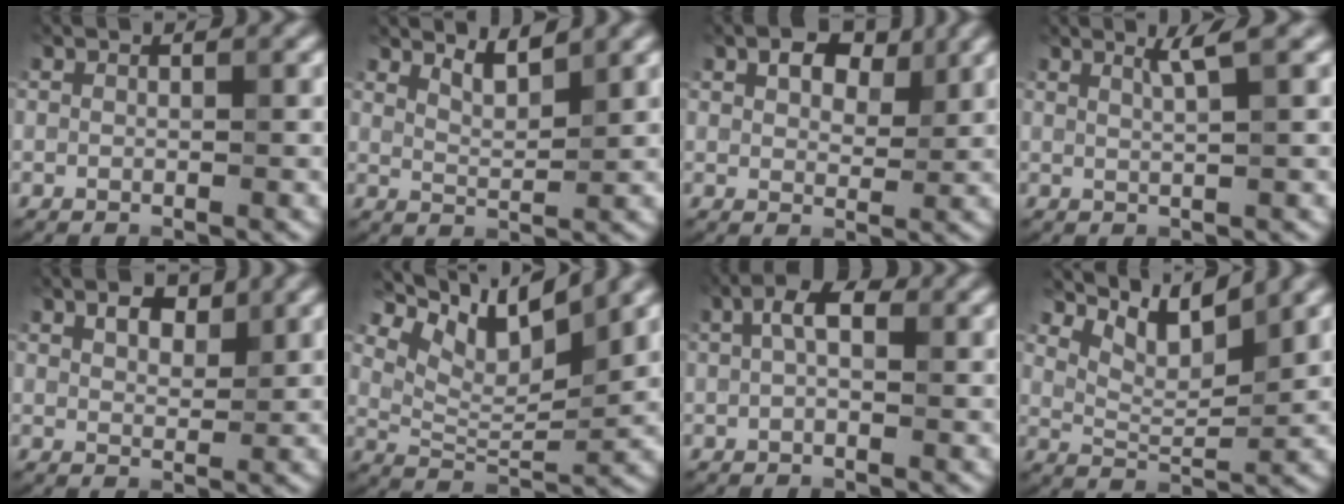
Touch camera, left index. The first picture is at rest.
{"total": 2.4, "force": [2.0, 0.5, 1.2], "torque": [-0.018, -0.003, 0.036]}
{"total": 4.3, "force": [2.3, 2.5, 2.7], "torque": [-0.043, 0.003, 0.035]}
{"total": 1.9, "force": [1.2, 0.3, 1.5], "torque": [-0.020, 0.004, 0.018]}
{"total": 2.5, "force": [1.6, 1.2, 1.4], "torque": [-0.026, 0.003, 0.030]}
{"total": 8.6, "force": [5.0, 3.4, 6.1], "torque": [-0.105, 0.005, 0.092]}
{"total": 2.7, "force": [0.6, 1.4, 2.3], "torque": [-0.042, 0.009, 0.005]}
{"total": 4.7, "force": [3.7, 1.3, 2.6], "torque": [-0.054, -0.003, 0.067]}